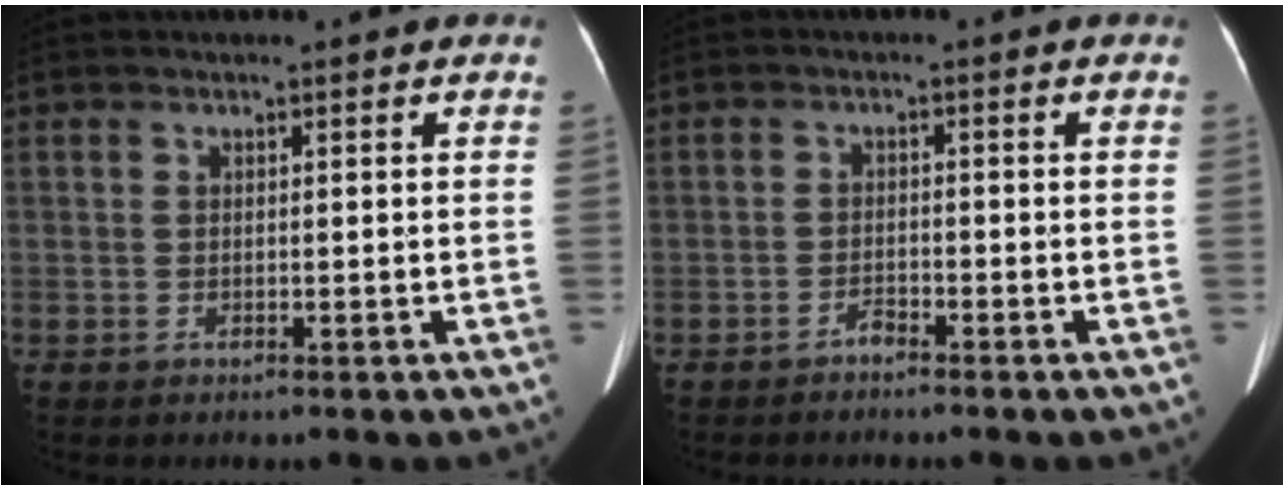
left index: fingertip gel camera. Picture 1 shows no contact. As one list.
[{"total": 1.5, "force": [-1.4, 0.2, 0.5], "torque": [-0.008, 0.000, -0.023]}]